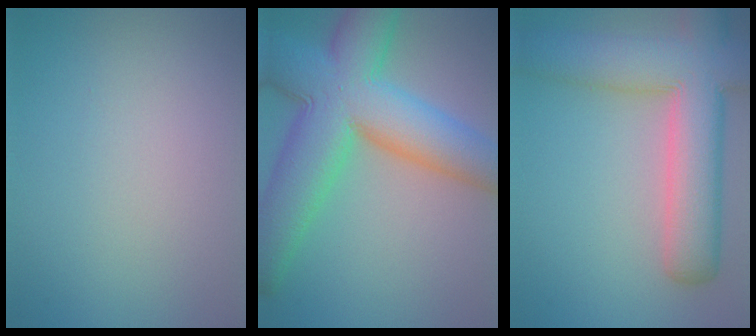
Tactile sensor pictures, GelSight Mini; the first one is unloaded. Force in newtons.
{"total": 12.7, "press": 12.7, "slide": 0.4}
{"total": 10.1, "press": 10.0, "slide": 0.8}